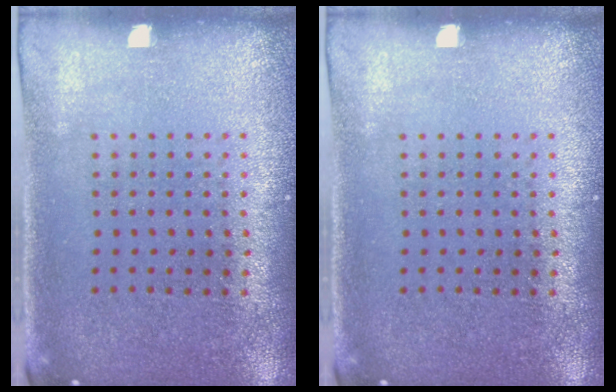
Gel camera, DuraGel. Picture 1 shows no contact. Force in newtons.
{"total": 0.0}